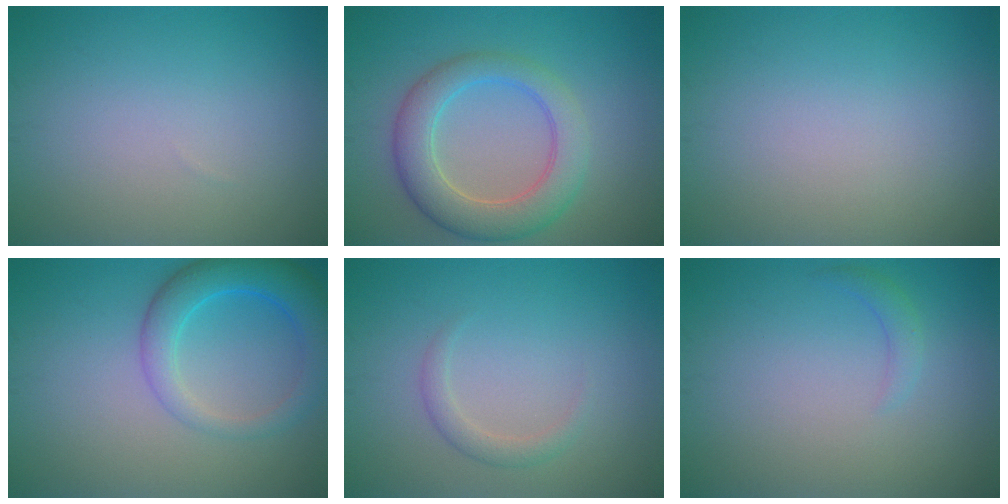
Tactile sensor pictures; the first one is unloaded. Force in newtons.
{"total": 5.7, "press": 5.7, "slide": 0.5}
{"total": 0.0}
{"total": 4.9, "press": 4.9, "slide": 0.4}
{"total": 1.6, "press": 1.6, "slide": 0.1}
{"total": 1.3, "press": 1.3, "slide": 0.1}